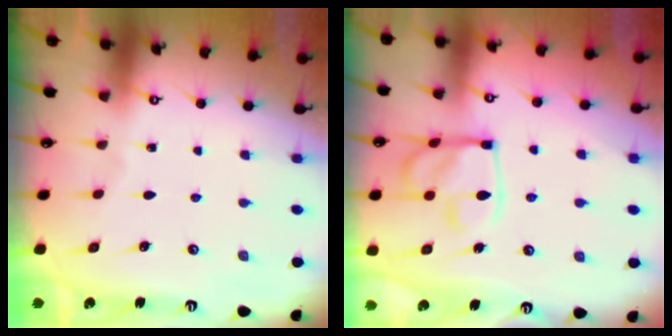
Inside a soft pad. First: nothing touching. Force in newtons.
{"total": 13.3, "press": 13.2, "slide": 1.5}